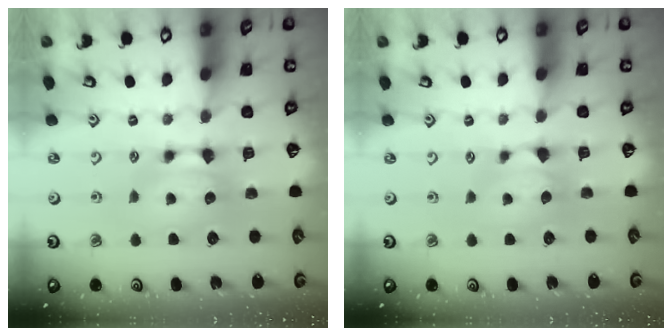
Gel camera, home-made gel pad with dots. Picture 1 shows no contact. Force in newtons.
{"total": 0.6, "press": 0.3, "slide": 0.6}